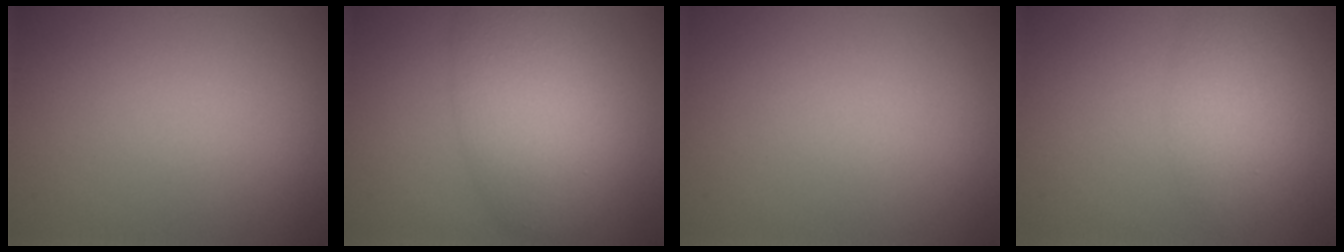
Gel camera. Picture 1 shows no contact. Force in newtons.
{"total": 6.3, "press": 6.3, "slide": 0.1}
{"total": 0.0}
{"total": 2.7, "press": 2.7, "slide": 0.1}